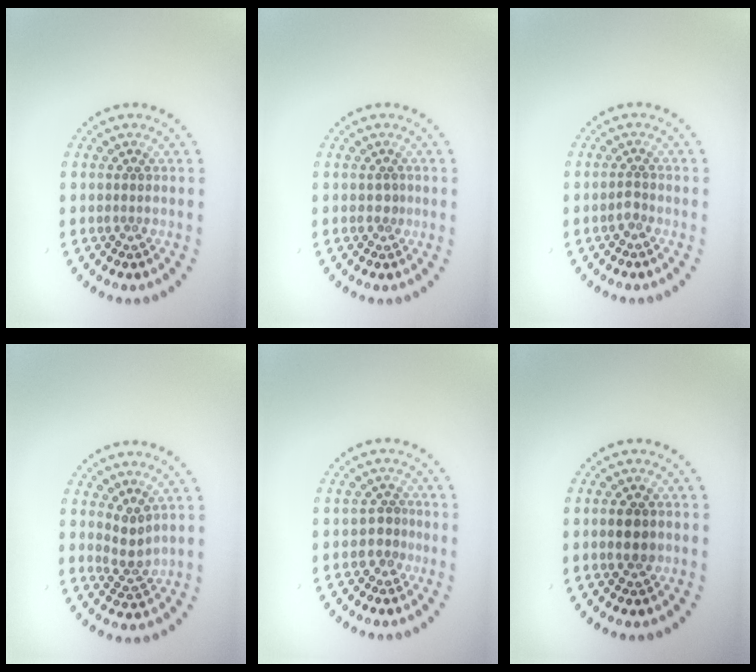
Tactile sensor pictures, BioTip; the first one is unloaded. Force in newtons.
{"total": 0.8, "press": 0.5, "slide": 0.6}
{"total": 0.9, "press": 0.7, "slide": 0.6}
{"total": 2.2, "press": 1.6, "slide": 1.5}
{"total": 1.6, "press": 1.2, "slide": 1.0}
{"total": 1.9, "press": 1.9, "slide": 0.1}